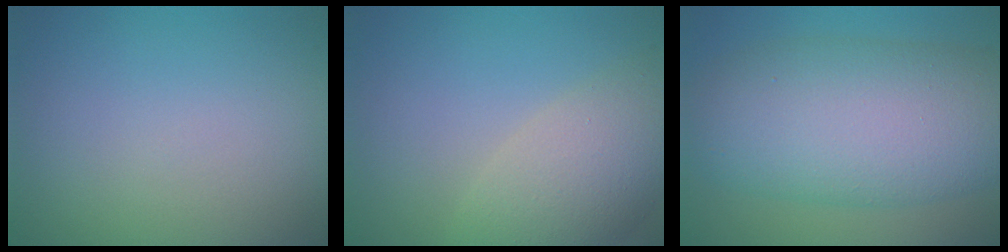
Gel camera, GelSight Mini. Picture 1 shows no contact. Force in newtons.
{"total": 5.3, "press": 5.3, "slide": 0.5}
{"total": 10.9, "press": 10.9, "slide": 0.3}